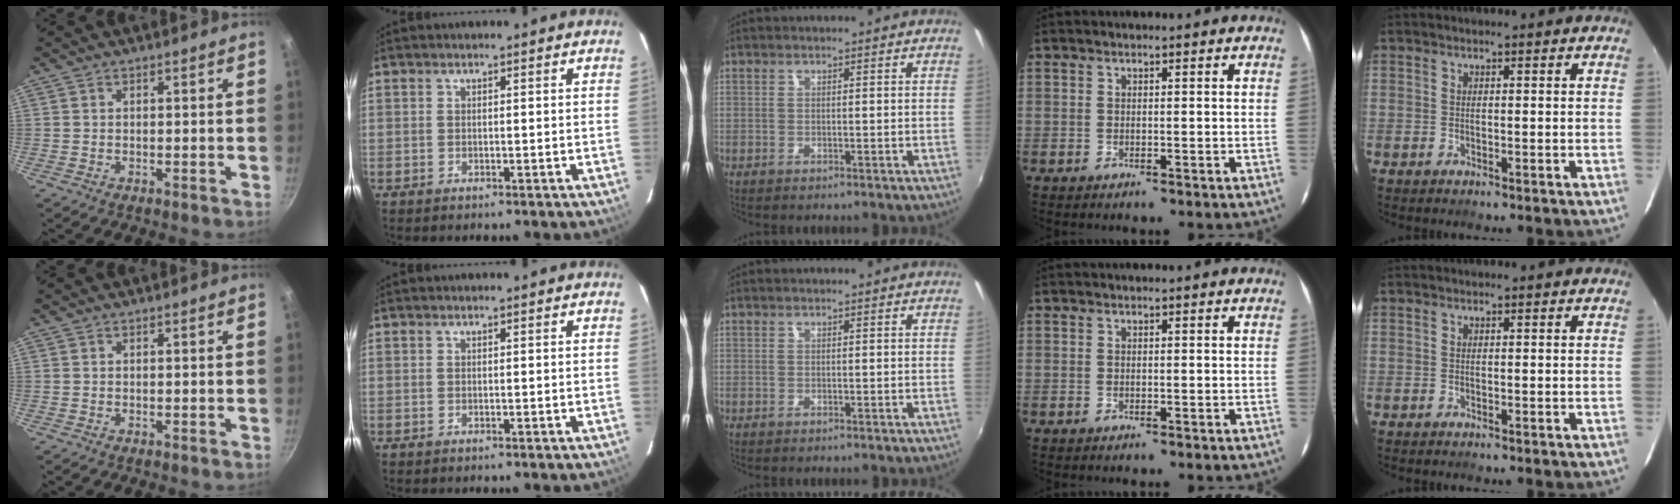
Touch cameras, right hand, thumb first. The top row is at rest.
{}